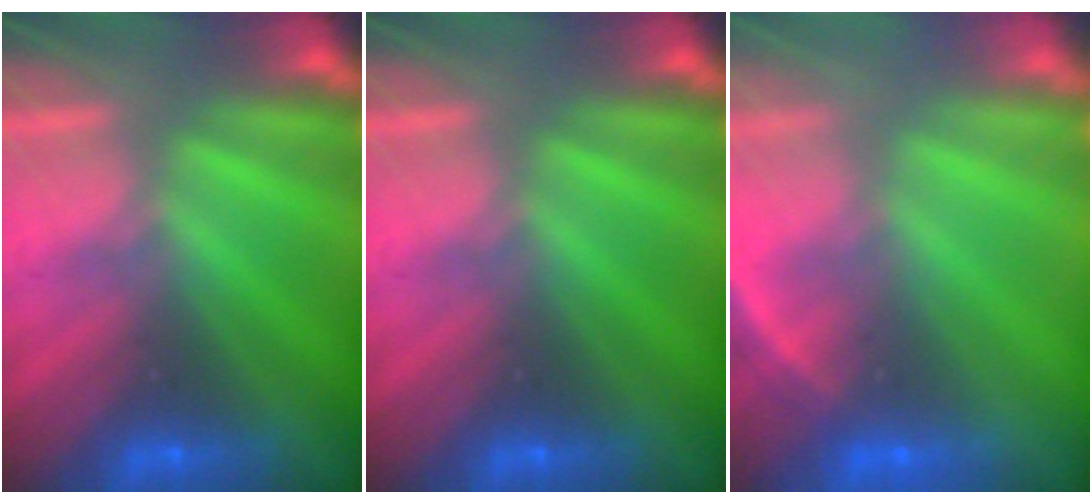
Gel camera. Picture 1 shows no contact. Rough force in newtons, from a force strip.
{"total": 0.0}
{"total": 8.1}